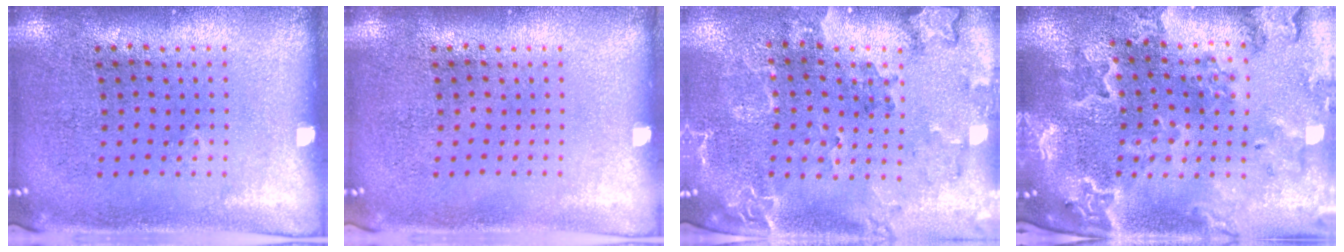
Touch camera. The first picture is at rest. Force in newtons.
{"total": 0.0}
{"total": 2.1, "press": 1.9, "slide": 0.9}
{"total": 2.4, "press": 2.3, "slide": 0.7}